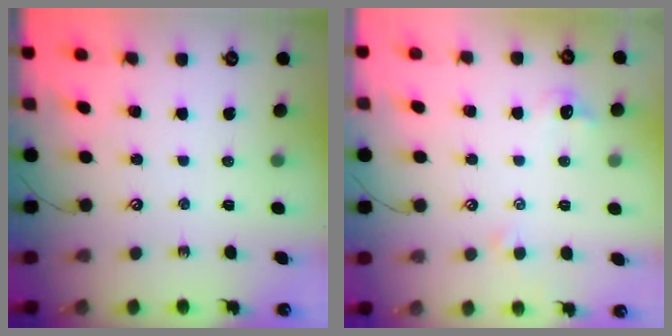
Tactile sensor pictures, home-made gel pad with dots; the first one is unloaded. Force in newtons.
{"total": 1.0, "press": 0.5, "slide": 0.8}